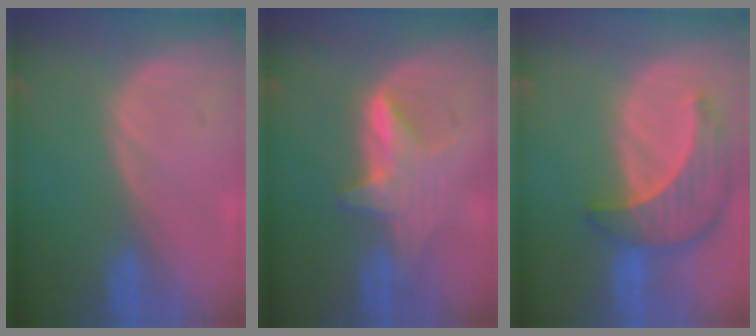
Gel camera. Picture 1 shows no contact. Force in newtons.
{"total": 5.8, "press": 5.8, "slide": 0.9}
{"total": 8.7, "press": 7.9, "slide": 3.7}